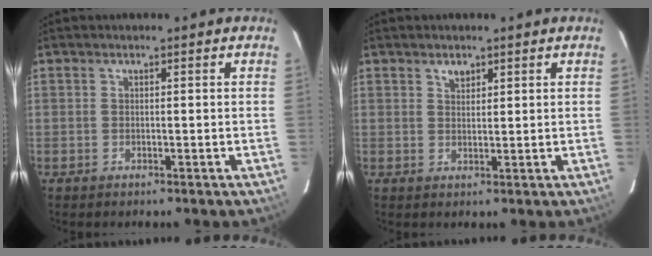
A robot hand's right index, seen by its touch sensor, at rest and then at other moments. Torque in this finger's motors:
{"motor_torque": [0.21, 0.16, 0.12, 0.02]}